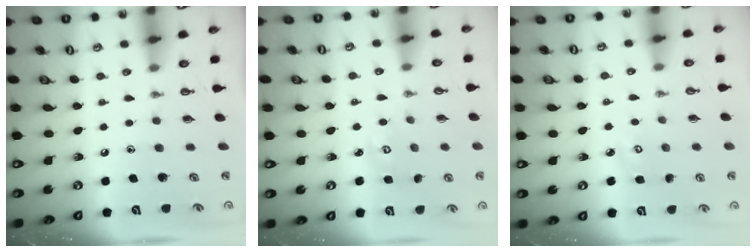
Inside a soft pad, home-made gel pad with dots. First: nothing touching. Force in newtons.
{"total": 2.7, "press": 2.7, "slide": 0.4}
{"total": 3.3, "press": 3.3, "slide": 0.4}